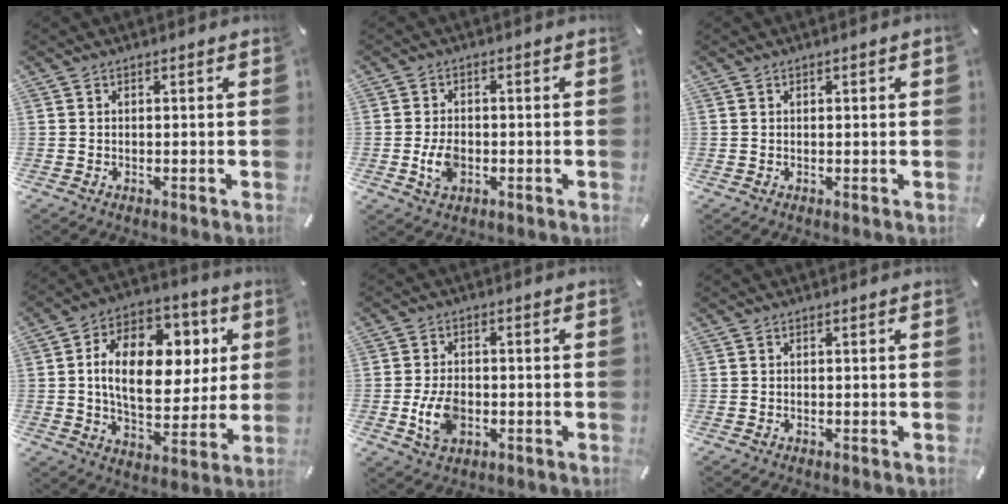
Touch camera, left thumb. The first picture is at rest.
{"total": 5.3, "force": [-1.1, 3.7, 3.7], "torque": [-0.089, -0.002, -0.024]}
{"total": 0.7, "force": [0.3, 0.2, 0.6], "torque": [-0.011, 0.002, 0.004]}
{"total": 18.7, "force": [3.4, 12.0, 14.0], "torque": [-0.233, -0.001, 0.059]}
{"total": 7.6, "force": [-1.7, 5.2, 5.2], "torque": [-0.110, 0.001, -0.032]}
{"total": 0.0}